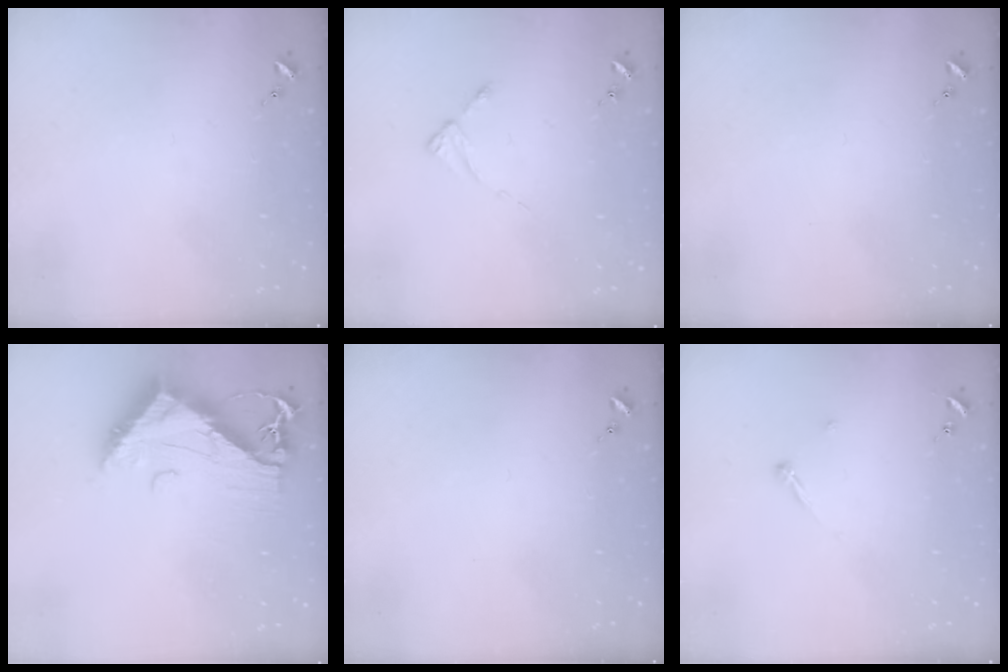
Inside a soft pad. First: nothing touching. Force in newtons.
{"total": 2.2, "press": 2.2, "slide": 0.4}
{"total": 0.0}
{"total": 14.0, "press": 14.0, "slide": 1.3}
{"total": 0.0}
{"total": 3.2, "press": 3.2, "slide": 0.3}